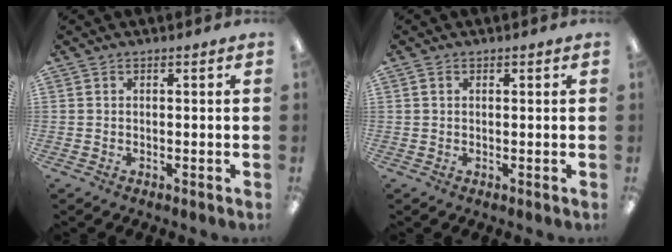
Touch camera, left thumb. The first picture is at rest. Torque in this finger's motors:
{"motor_torque": [-0.21, -0.11, -0.14, -0.01, -0.02]}